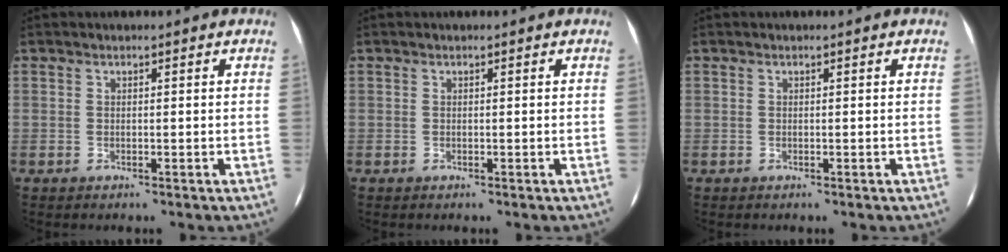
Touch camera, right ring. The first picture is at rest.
{"total": 0.0}
{"total": 0.0}